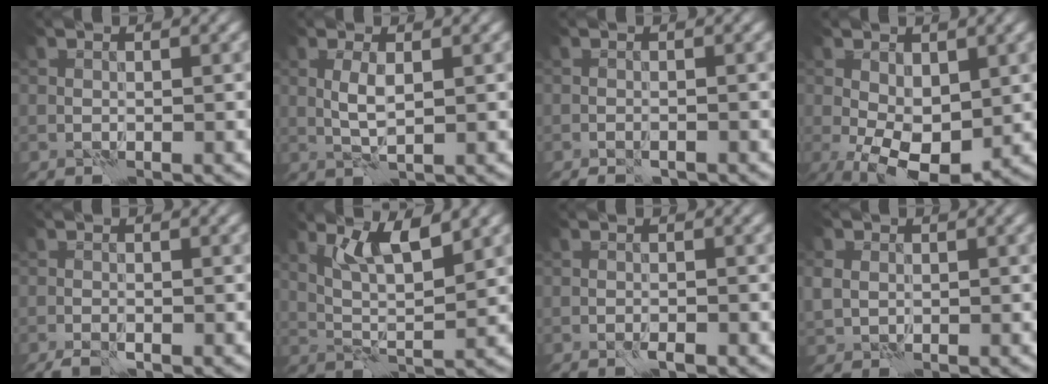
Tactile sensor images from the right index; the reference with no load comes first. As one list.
[{"total": 2.0, "force": [0.4, 0.4, 1.9], "torque": [-0.047, 0.001, 0.008]}, {"total": 1.6, "force": [-1.3, 0.5, 0.8], "torque": [-0.020, 0.002, -0.021]}, {"total": 7.5, "force": [-1.7, 4.2, 6.0], "torque": [-0.120, -0.018, -0.026]}, {"total": 1.6, "force": [-1.1, 0.4, 1.1], "torque": [-0.024, -0.003, -0.024]}, {"total": 4.2, "force": [2.4, 0.8, 3.4], "torque": [-0.075, -0.006, 0.048]}, {"total": 1.0, "force": [-0.6, 0.2, 0.7], "torque": [-0.015, -0.001, -0.013]}, {"total": 2.3, "force": [0.3, 2.0, 1.0], "torque": [-0.030, 0.004, 0.006]}]